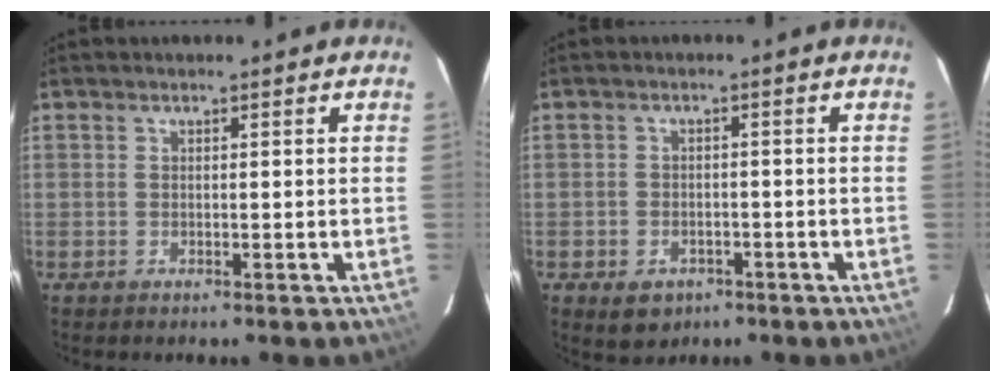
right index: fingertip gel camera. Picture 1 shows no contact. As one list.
[{"total": 5.4, "force": [-3.0, 4.0, 2.0], "torque": [-0.047, 0.000, -0.035]}]